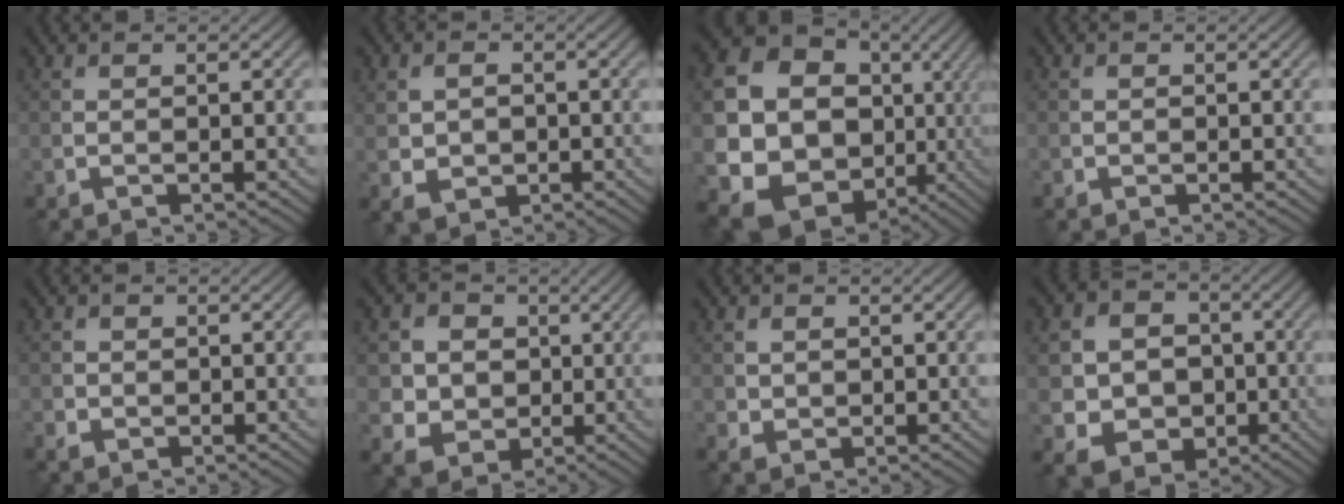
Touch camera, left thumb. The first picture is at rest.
{"total": 3.4, "force": [-0.1, 2.7, 2.0], "torque": [-0.045, -0.005, 0.004]}
{"total": 22.0, "force": [0.4, 19.5, 10.3], "torque": [-0.254, -0.030, 0.024]}
{"total": 0.6, "force": [-0.2, 0.6, 0.1], "torque": [0.001, -0.005, -0.006]}
{"total": 1.7, "force": [-0.3, 1.6, 0.4], "torque": [-0.008, -0.004, -0.009]}
{"total": 8.8, "force": [2.1, 8.1, 2.9], "torque": [-0.116, 0.006, 0.052]}
{"total": 1.8, "force": [0.5, 1.7, 0.6], "torque": [-0.018, -0.006, 0.010]}
{"total": 9.5, "force": [-1.2, 8.7, 3.6], "torque": [-0.112, -0.015, -0.035]}